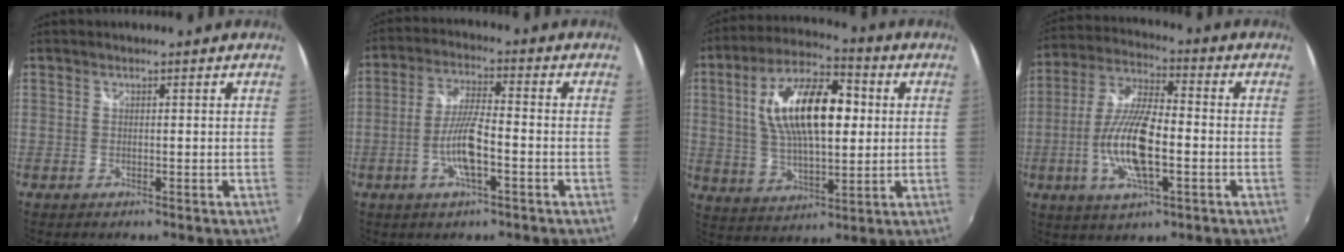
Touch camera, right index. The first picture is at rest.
{"total": 7.9, "force": [-2.9, 1.5, 7.3], "torque": [-0.146, 0.000, -0.054]}
{"total": 17.6, "force": [3.0, 7.7, 15.6], "torque": [-0.284, 0.022, 0.053]}
{"total": 13.7, "force": [-3.2, 4.3, 12.5], "torque": [-0.259, -0.004, -0.063]}